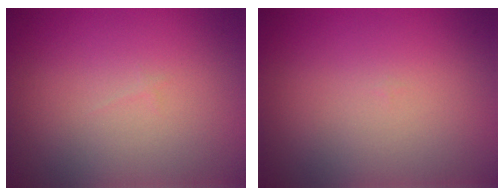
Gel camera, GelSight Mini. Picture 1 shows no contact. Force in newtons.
{"total": 0.0}